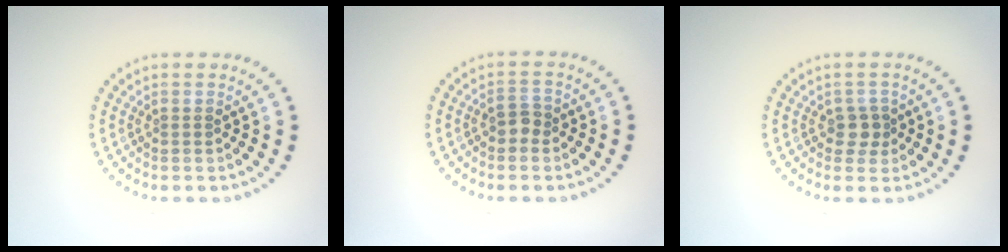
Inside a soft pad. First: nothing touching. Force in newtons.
{"total": 1.5, "press": 1.3, "slide": 0.6}
{"total": 1.7, "press": 1.5, "slide": 0.9}